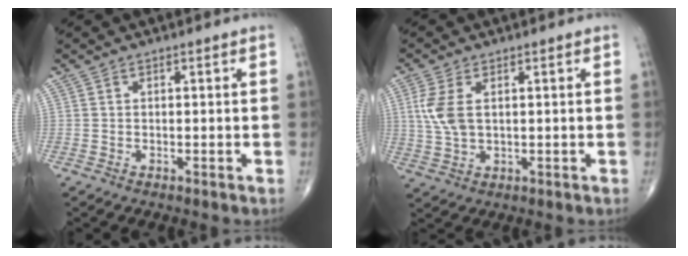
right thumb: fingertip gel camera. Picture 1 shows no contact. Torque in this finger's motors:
{"motor_torque": [-0.14, 0.45, 0.63, 0.26, 0.02]}